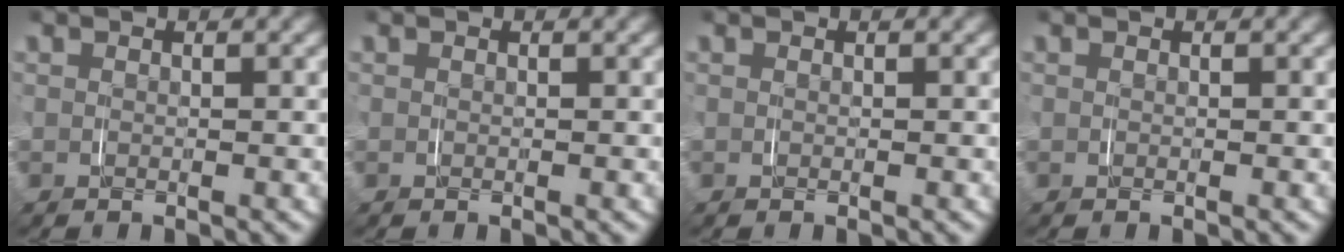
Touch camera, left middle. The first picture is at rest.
{"total": 0.0}
{"total": 0.0}
{"total": 0.0}